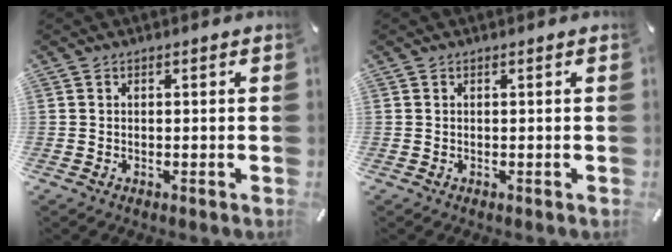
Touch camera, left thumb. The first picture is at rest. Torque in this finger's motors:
{"motor_torque": [-0.14, 0.23, 0.22, -0.03, 0.00]}